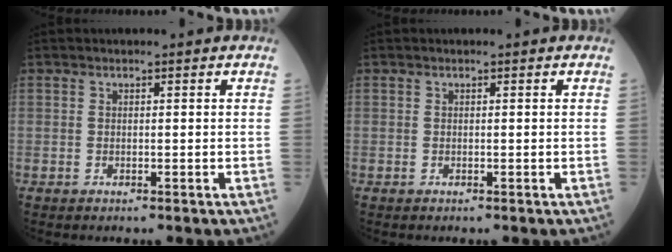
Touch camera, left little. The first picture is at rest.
{"total": 0.0}